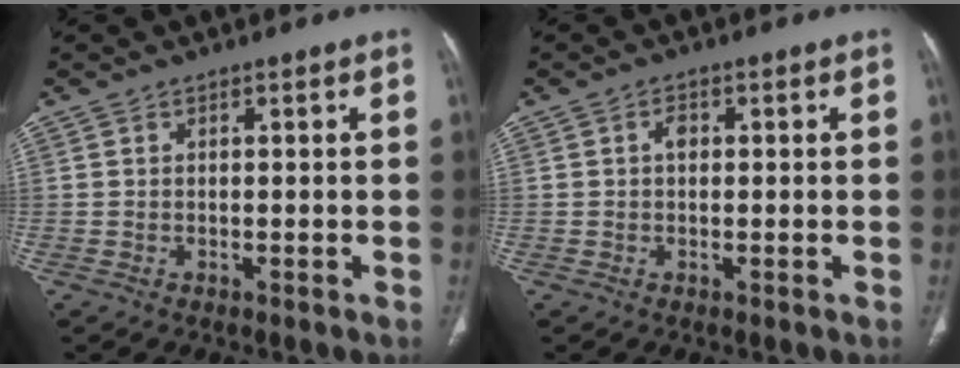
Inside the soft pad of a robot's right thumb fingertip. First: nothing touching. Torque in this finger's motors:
{"motor_torque": [0.63, 0.56, 0.23, -0.07, -0.01]}